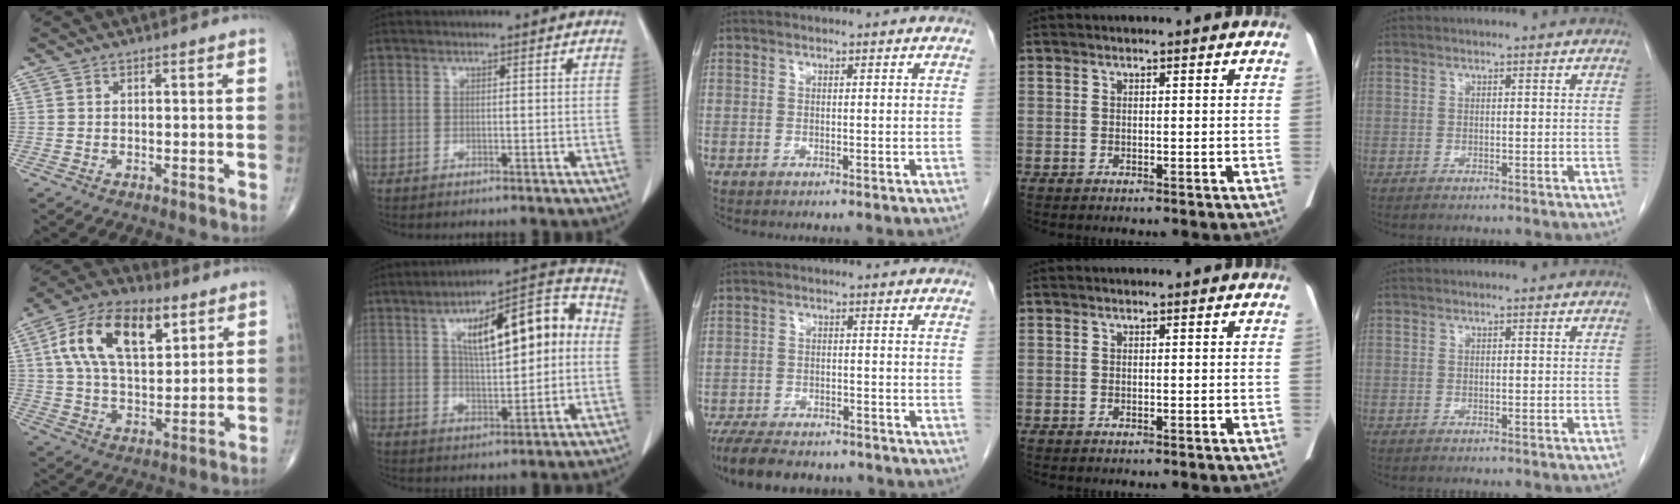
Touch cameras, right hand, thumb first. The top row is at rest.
{"thumb": {"total": 18.2, "force": [6.8, 9.7, 13.8], "torque": [-0.229, -0.002, 0.118]}, "index": {"total": 16.9, "force": [2.9, 5.0, 15.8], "torque": [-0.233, 0.043, 0.046]}, "middle": {"total": 13.1, "force": [-10.9, 4.6, 5.7], "torque": [-0.114, -0.006, -0.157]}}